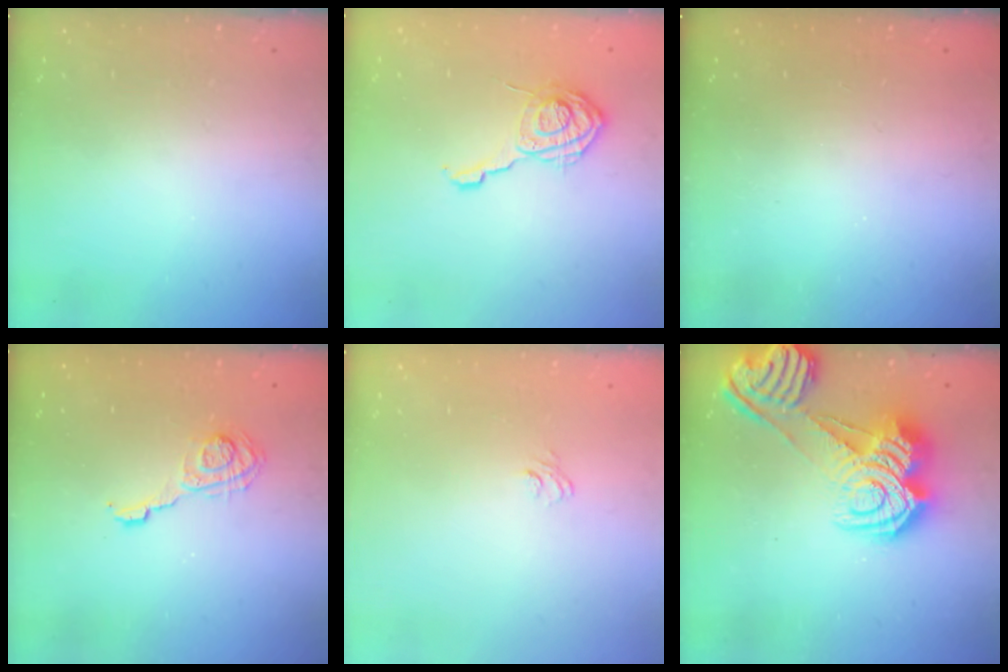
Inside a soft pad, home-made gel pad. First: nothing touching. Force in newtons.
{"total": 12.8, "press": 12.8, "slide": 0.5}
{"total": 2.3, "press": 2.2, "slide": 0.8}
{"total": 7.0, "press": 7.0, "slide": 0.3}
{"total": 3.9, "press": 3.7, "slide": 1.3}
{"total": 16.2, "press": 16.2, "slide": 1.3}